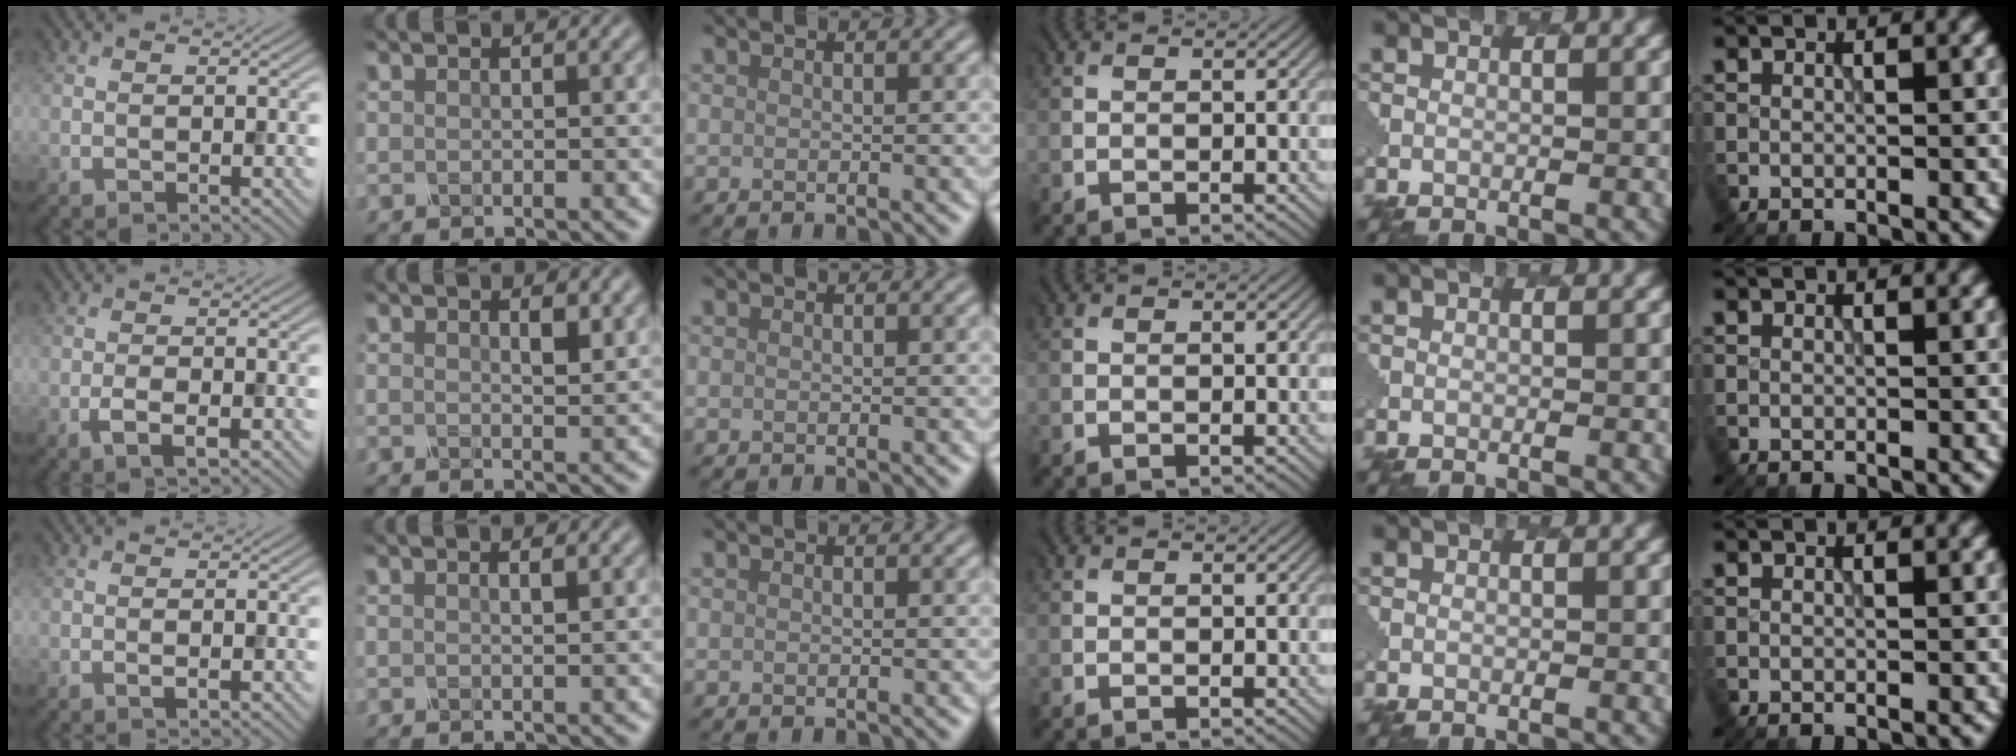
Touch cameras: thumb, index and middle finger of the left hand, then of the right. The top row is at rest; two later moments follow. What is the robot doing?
{"motion": "dispense", "object": "pipette"}